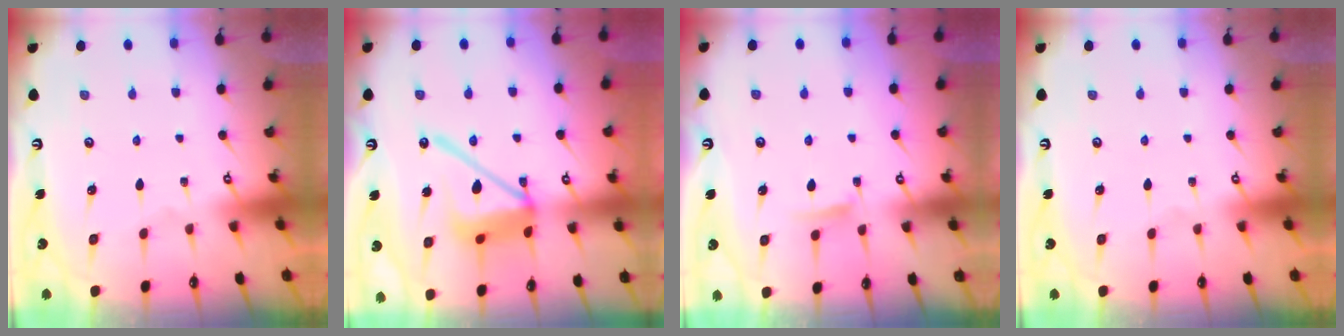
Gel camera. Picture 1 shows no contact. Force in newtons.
{"total": 15.1, "press": 15.0, "slide": 1.8}
{"total": 4.7, "press": 4.7, "slide": 0.7}
{"total": 0.0}